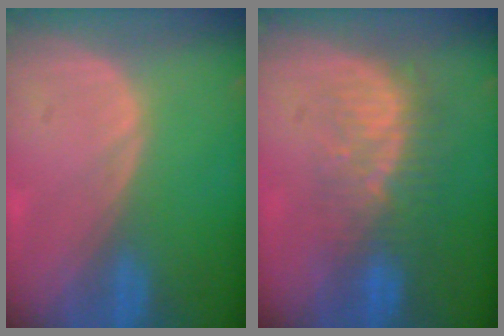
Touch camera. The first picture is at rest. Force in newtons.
{"total": 8.4, "press": 7.5, "slide": 3.8}